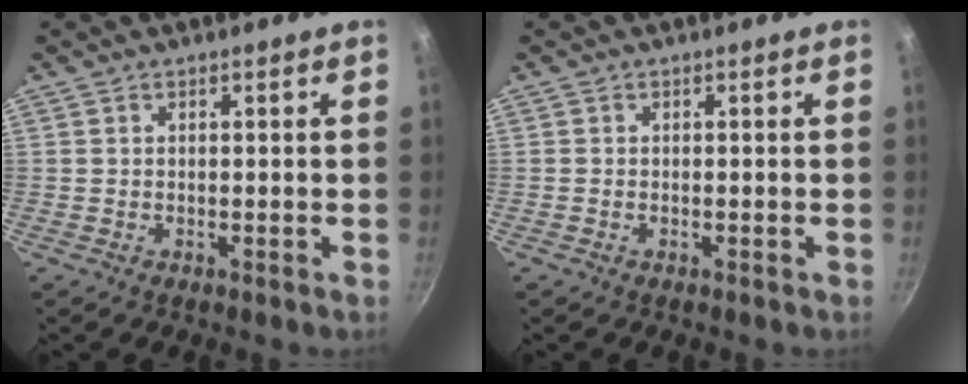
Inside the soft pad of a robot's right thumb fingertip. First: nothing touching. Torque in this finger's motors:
{"motor_torque": [-0.62, -0.29, -0.51, 0.31, 0.00]}